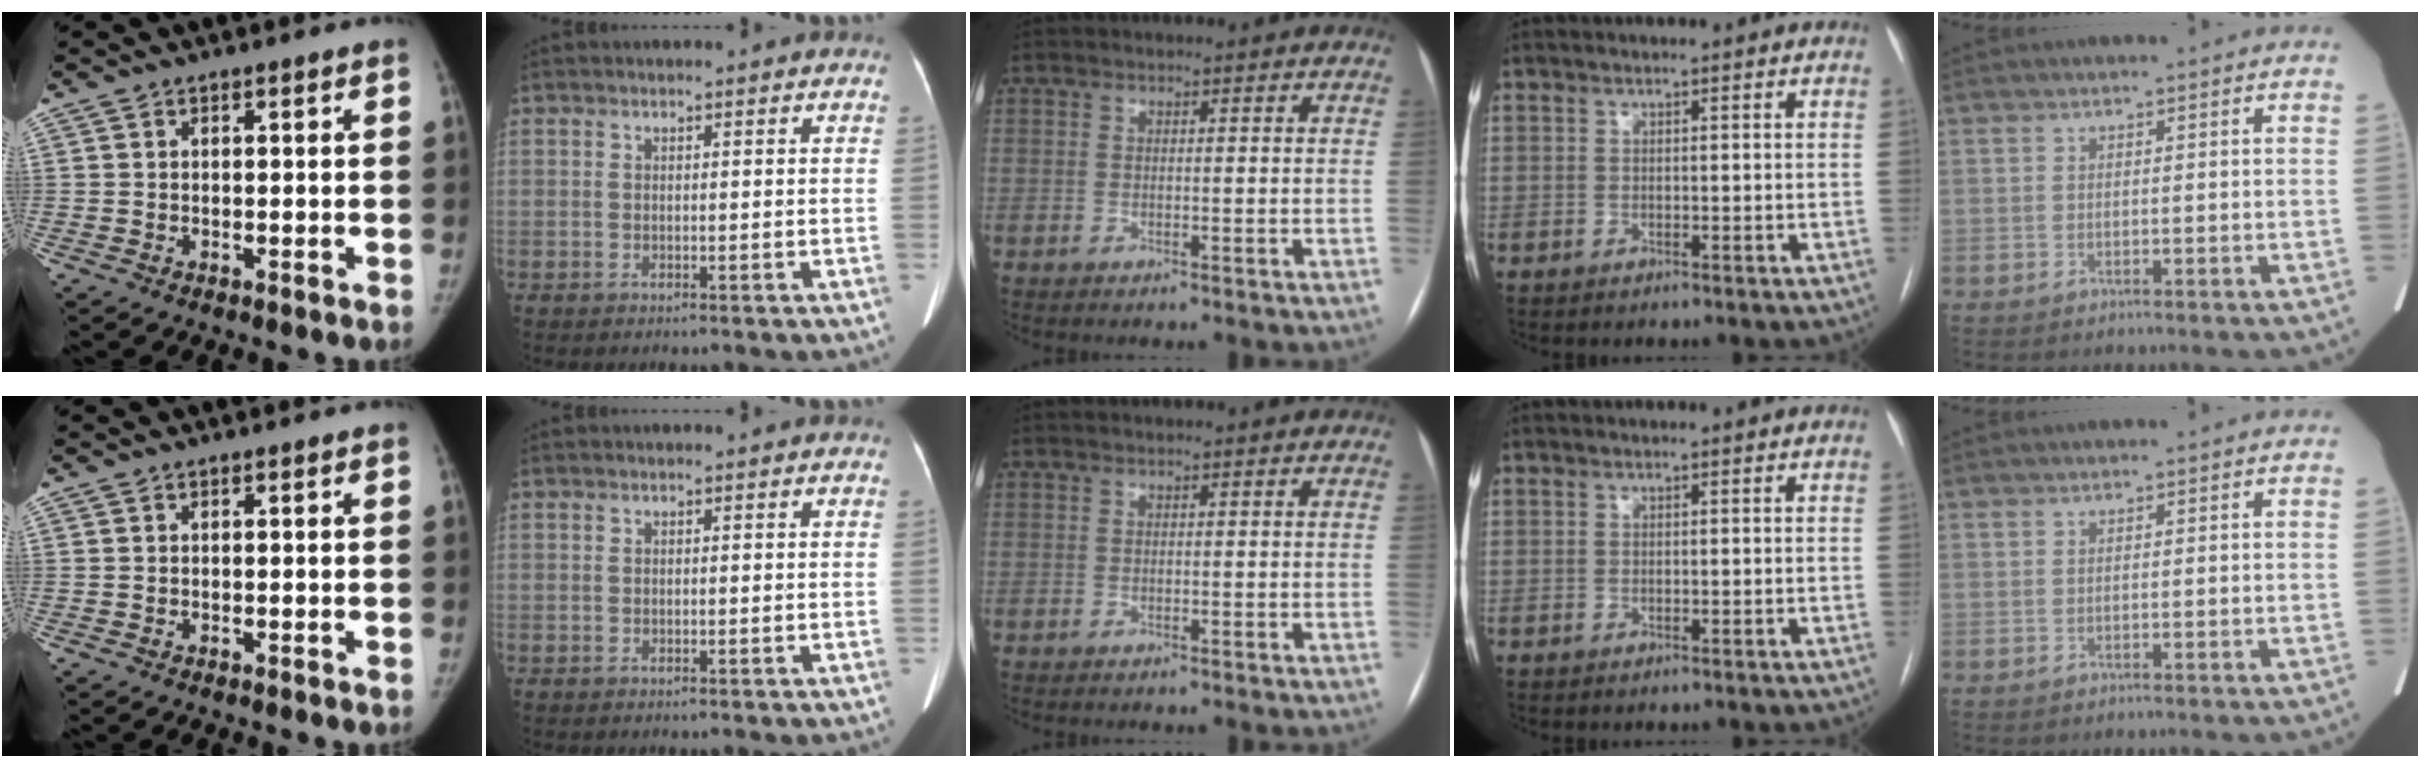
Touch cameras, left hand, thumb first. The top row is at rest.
{}